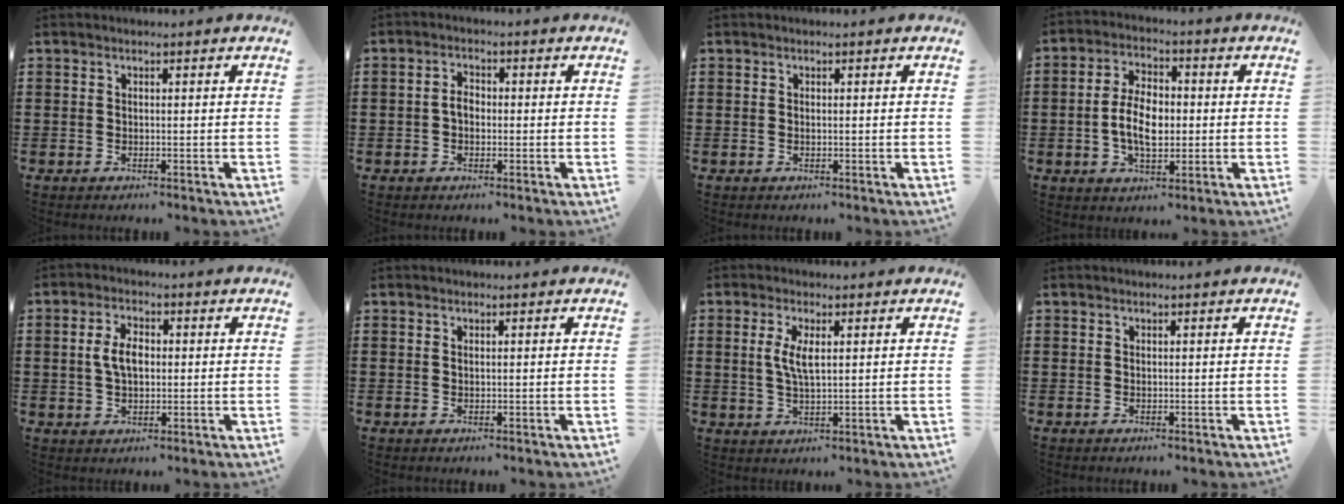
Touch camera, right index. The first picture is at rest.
{"total": 2.3, "force": [-0.5, 1.4, 1.7], "torque": [-0.041, 0.000, -0.012]}
{"total": 0.0}
{"total": 7.2, "force": [-0.8, 4.1, 5.9], "torque": [-0.121, 0.002, -0.022]}
{"total": 4.8, "force": [0.3, 2.6, 4.0], "torque": [-0.089, 0.007, 0.001]}
{"total": 0.0}
{"total": 4.0, "force": [0.9, 1.1, 3.7], "torque": [-0.075, 0.005, 0.013]}
{"total": 0.0}